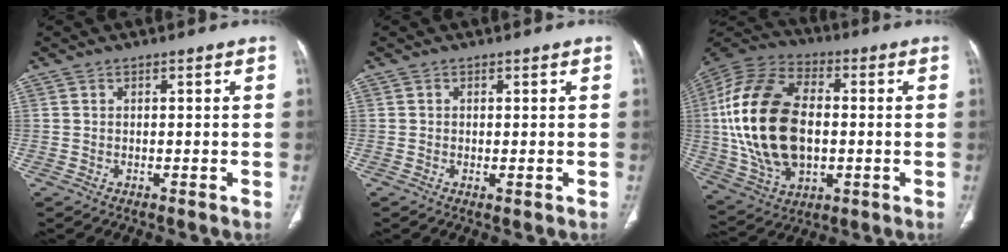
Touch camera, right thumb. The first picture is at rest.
{"total": 0.7, "force": [-0.1, 0.3, 0.6], "torque": [-0.015, -0.004, -0.001]}
{"total": 25.2, "force": [0.1, 15.3, 20.0], "torque": [-0.396, 0.002, 0.008]}